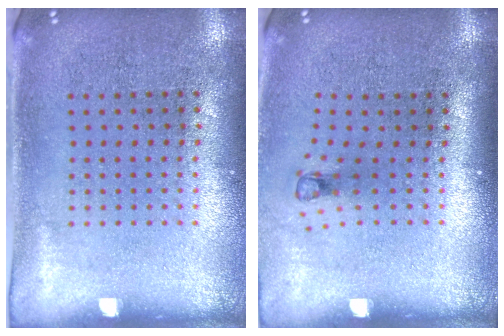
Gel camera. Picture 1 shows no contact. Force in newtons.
{"total": 0.8, "press": 0.4, "slide": 0.7}